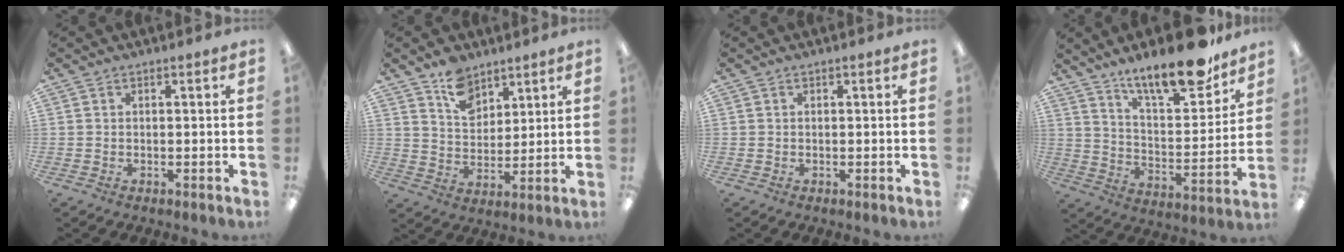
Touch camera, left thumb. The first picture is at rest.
{"total": 9.4, "force": [6.9, 5.6, 3.0], "torque": [-0.053, -0.035, 0.129]}
{"total": 0.0}
{"total": 19.1, "force": [14.9, 5.4, 10.6], "torque": [-0.161, -0.097, 0.247]}